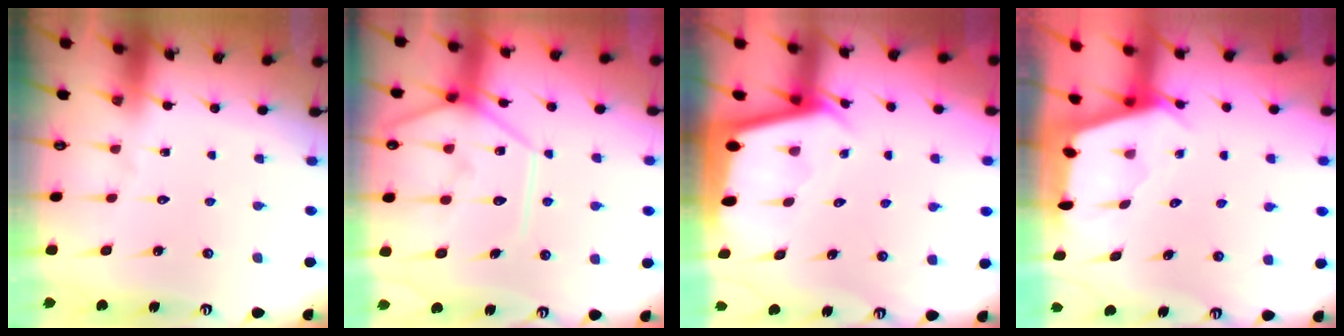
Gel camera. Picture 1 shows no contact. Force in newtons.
{"total": 14.2, "press": 14.1, "slide": 1.3}
{"total": 2.4, "press": 2.4, "slide": 0.3}
{"total": 2.4, "press": 2.4, "slide": 0.3}